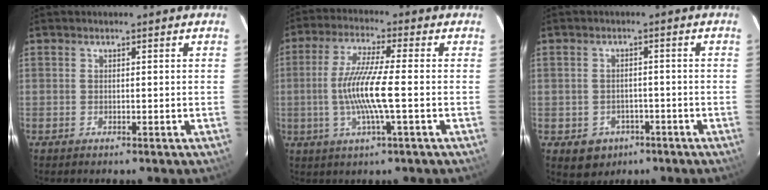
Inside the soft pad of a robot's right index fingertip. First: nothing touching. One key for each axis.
{"total": 10.3, "fx": -1.7, "fy": 0.1, "fz": 10.1, "tx": -0.201, "ty": -0.005, "tz": -0.033}
{"total": 5.7, "fx": -2.8, "fy": 4.7, "fz": 1.6, "tx": -0.041, "ty": 0.008, "tz": -0.023}